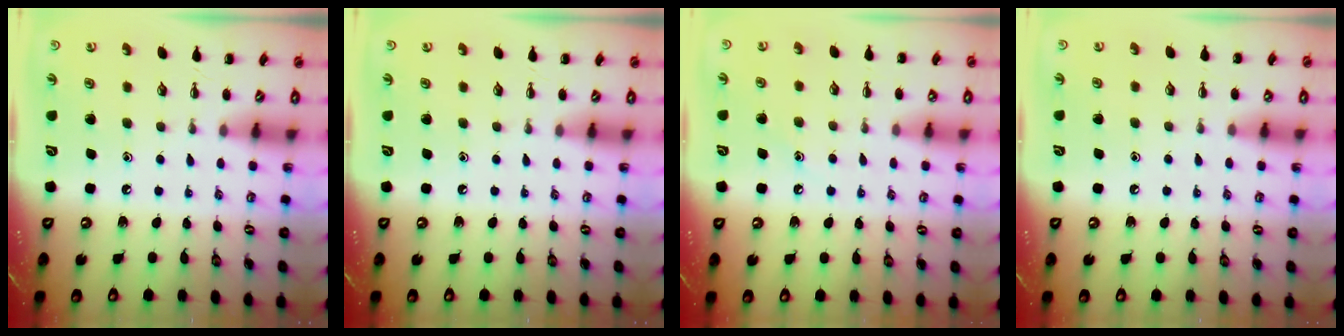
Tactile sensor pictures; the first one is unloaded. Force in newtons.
{"total": 0.0}
{"total": 8.4, "press": 8.2, "slide": 1.9}
{"total": 5.3, "press": 5.0, "slide": 1.7}